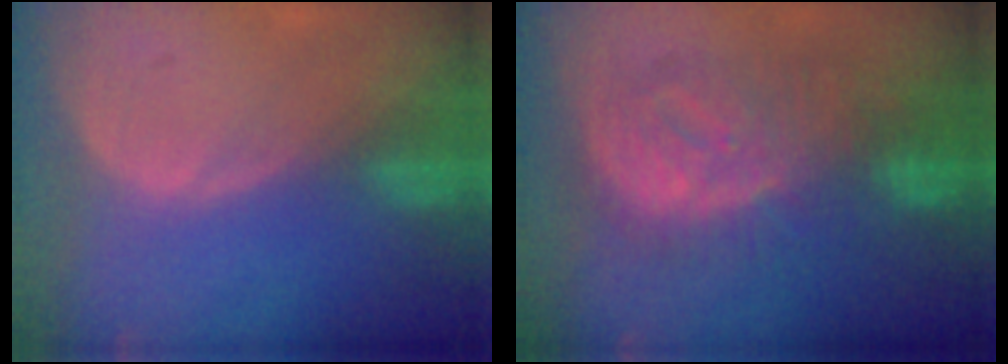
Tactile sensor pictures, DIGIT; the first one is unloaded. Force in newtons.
{"total": 10.4, "press": 10.4, "slide": 0.8}